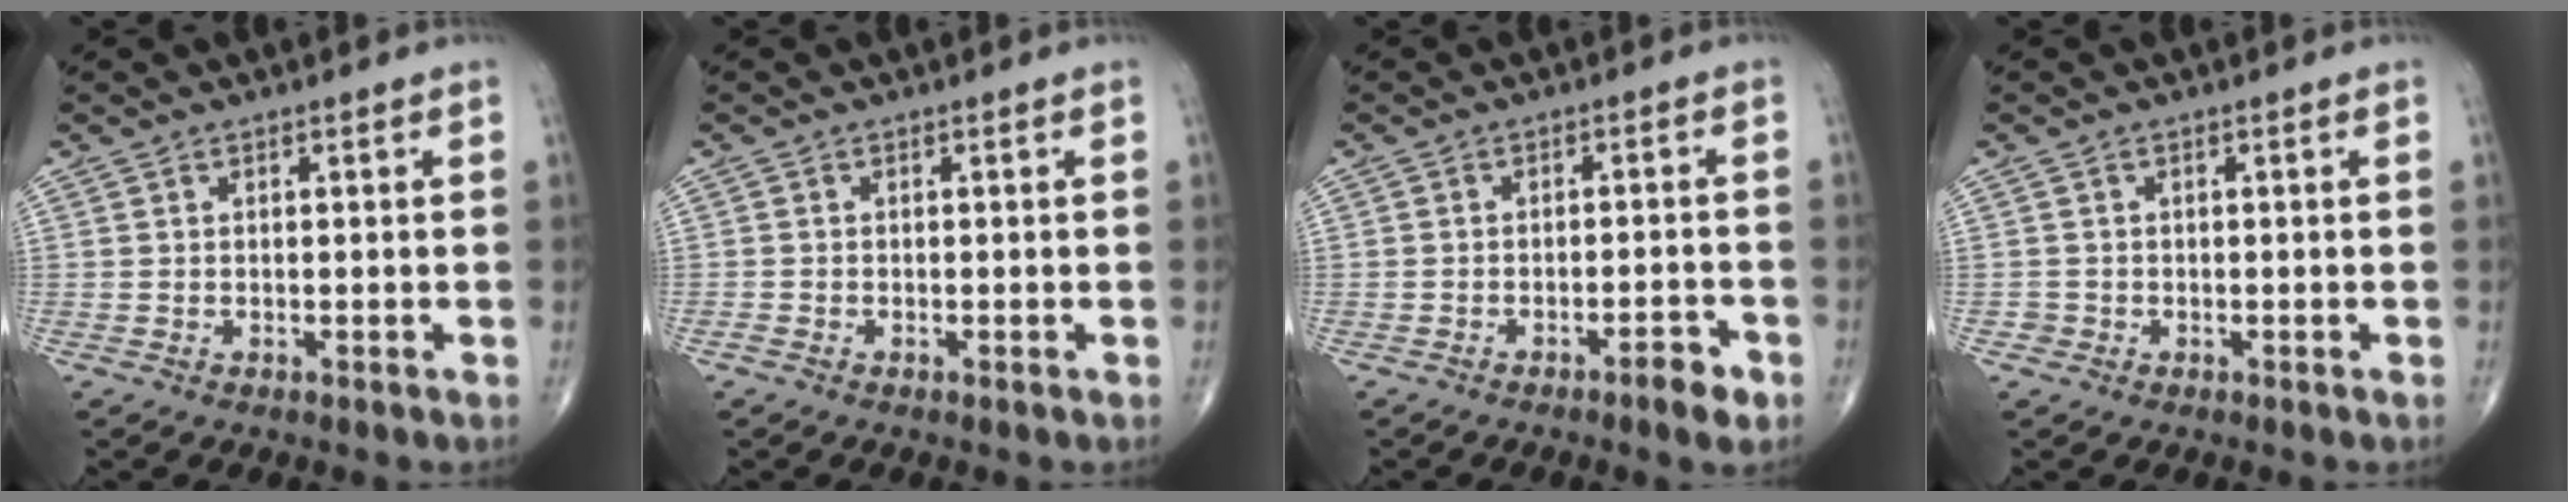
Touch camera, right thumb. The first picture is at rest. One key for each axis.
{"total": 0.8, "fx": -0.4, "fy": 0.3, "fz": 0.6, "tx": -0.014, "ty": -0.002, "tz": -0.011}
{"total": 4.2, "fx": -2.6, "fy": 1.0, "fz": 3.1, "tx": -0.043, "ty": 0.014, "tz": -0.038}
{"total": 1.0, "fx": -0.4, "fy": 1.0, "fz": -0.1, "tx": 0.011, "ty": 0.006, "tz": -0.010}